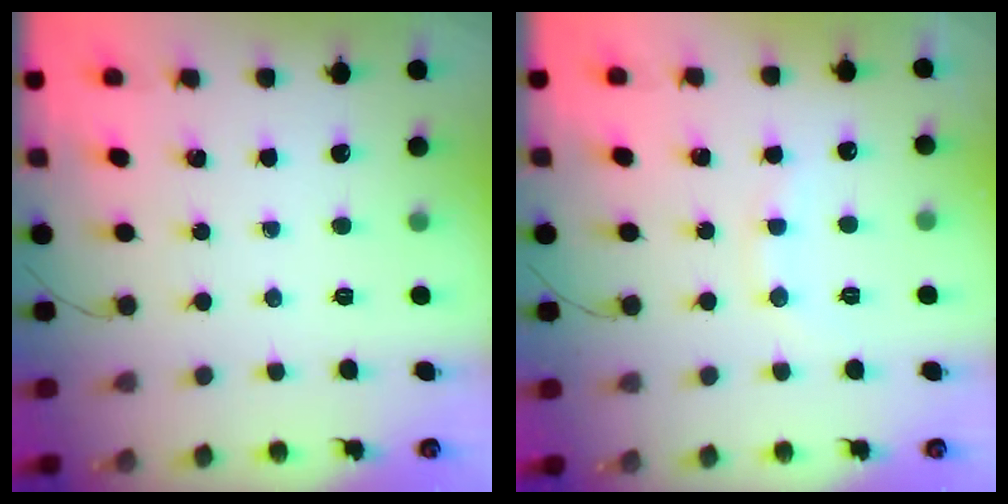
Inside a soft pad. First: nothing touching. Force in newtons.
{"total": 8.2, "press": 8.0, "slide": 1.6}